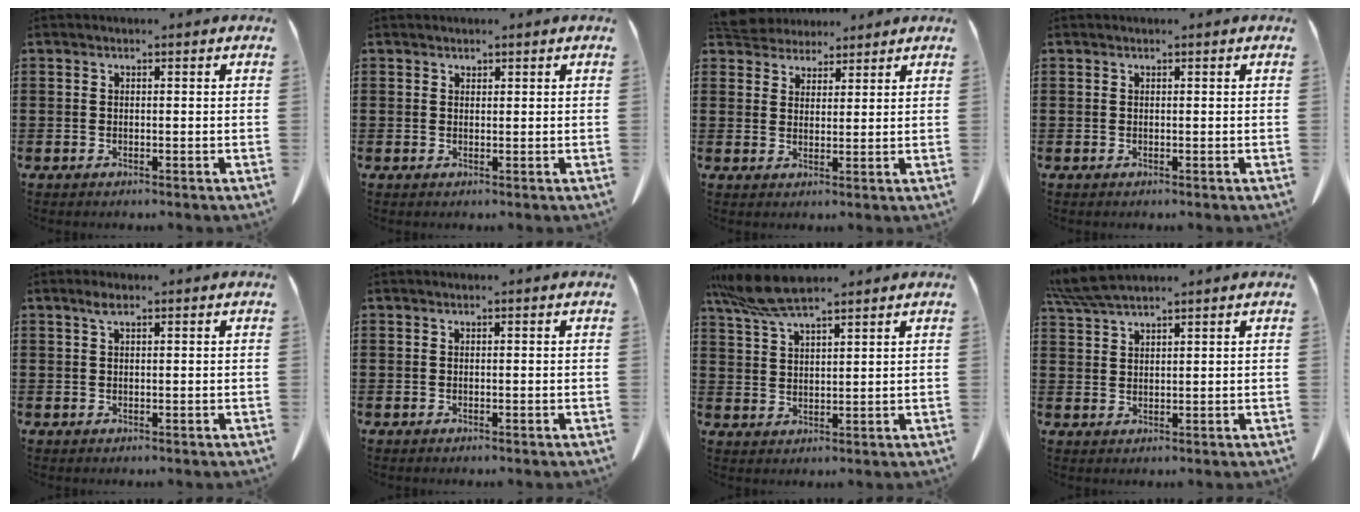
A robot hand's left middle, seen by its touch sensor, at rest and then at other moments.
{"total": 1.0, "force": [0.9, 0.4, -0.1], "torque": [-0.002, -0.001, 0.019]}
{"total": 4.7, "force": [4.4, 1.5, 0.4], "torque": [-0.026, -0.011, 0.083]}
{"total": 0.0}
{"total": 1.6, "force": [0.8, 0.5, 1.4], "torque": [-0.029, 0.002, 0.013]}
{"total": 0.0}
{"total": 7.3, "force": [5.9, 1.3, 4.1], "torque": [-0.096, -0.009, 0.111]}
{"total": 4.8, "force": [4.2, 0.4, 2.3], "torque": [-0.057, -0.007, 0.080]}